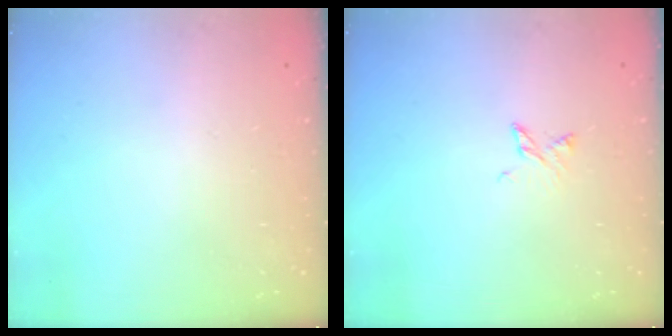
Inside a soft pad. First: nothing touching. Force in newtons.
{"total": 3.8, "press": 3.8, "slide": 0.5}